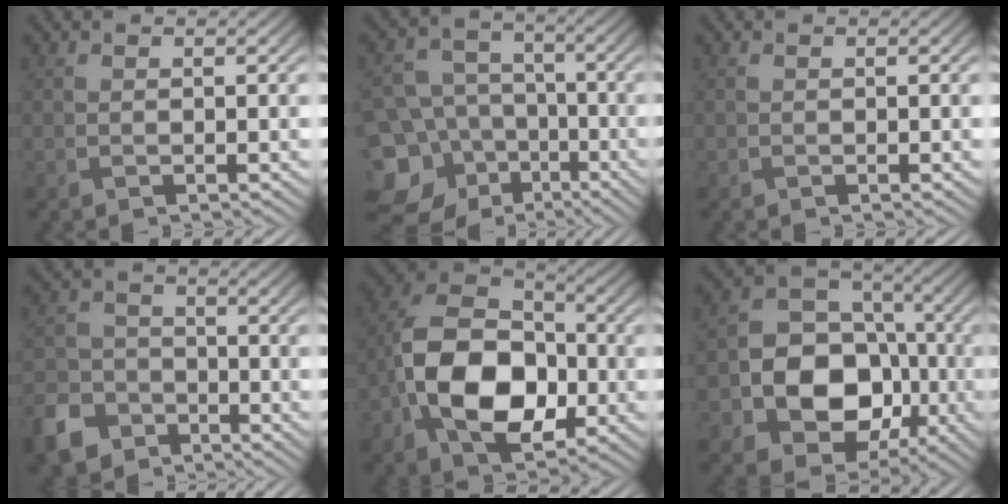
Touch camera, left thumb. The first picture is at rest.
{"total": 14.1, "force": [-7.2, 11.2, 4.7], "torque": [-0.151, -0.033, -0.122]}
{"total": 0.0}
{"total": 7.7, "force": [-5.0, 5.1, 2.8], "torque": [-0.076, -0.017, -0.114]}
{"total": 14.3, "force": [-3.4, 9.6, 10.0], "torque": [-0.203, -0.010, -0.073]}
{"total": 13.3, "force": [-3.6, 10.3, 7.7], "torque": [-0.140, -0.026, -0.078]}